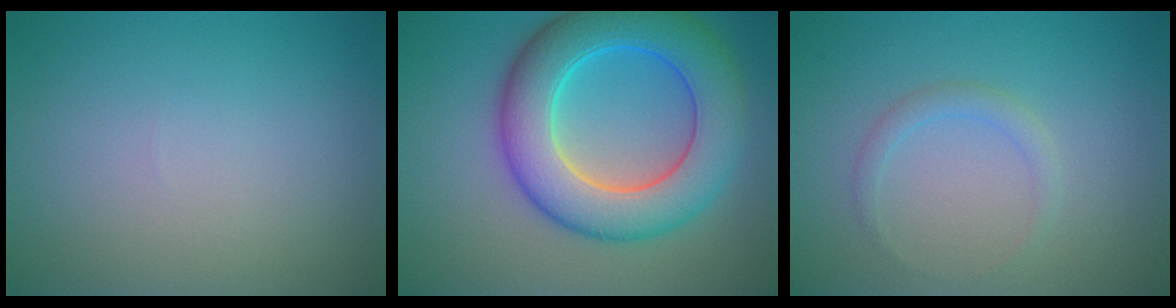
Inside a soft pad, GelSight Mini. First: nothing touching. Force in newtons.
{"total": 9.6, "press": 9.6, "slide": 0.2}
{"total": 1.3, "press": 1.3, "slide": 0.1}